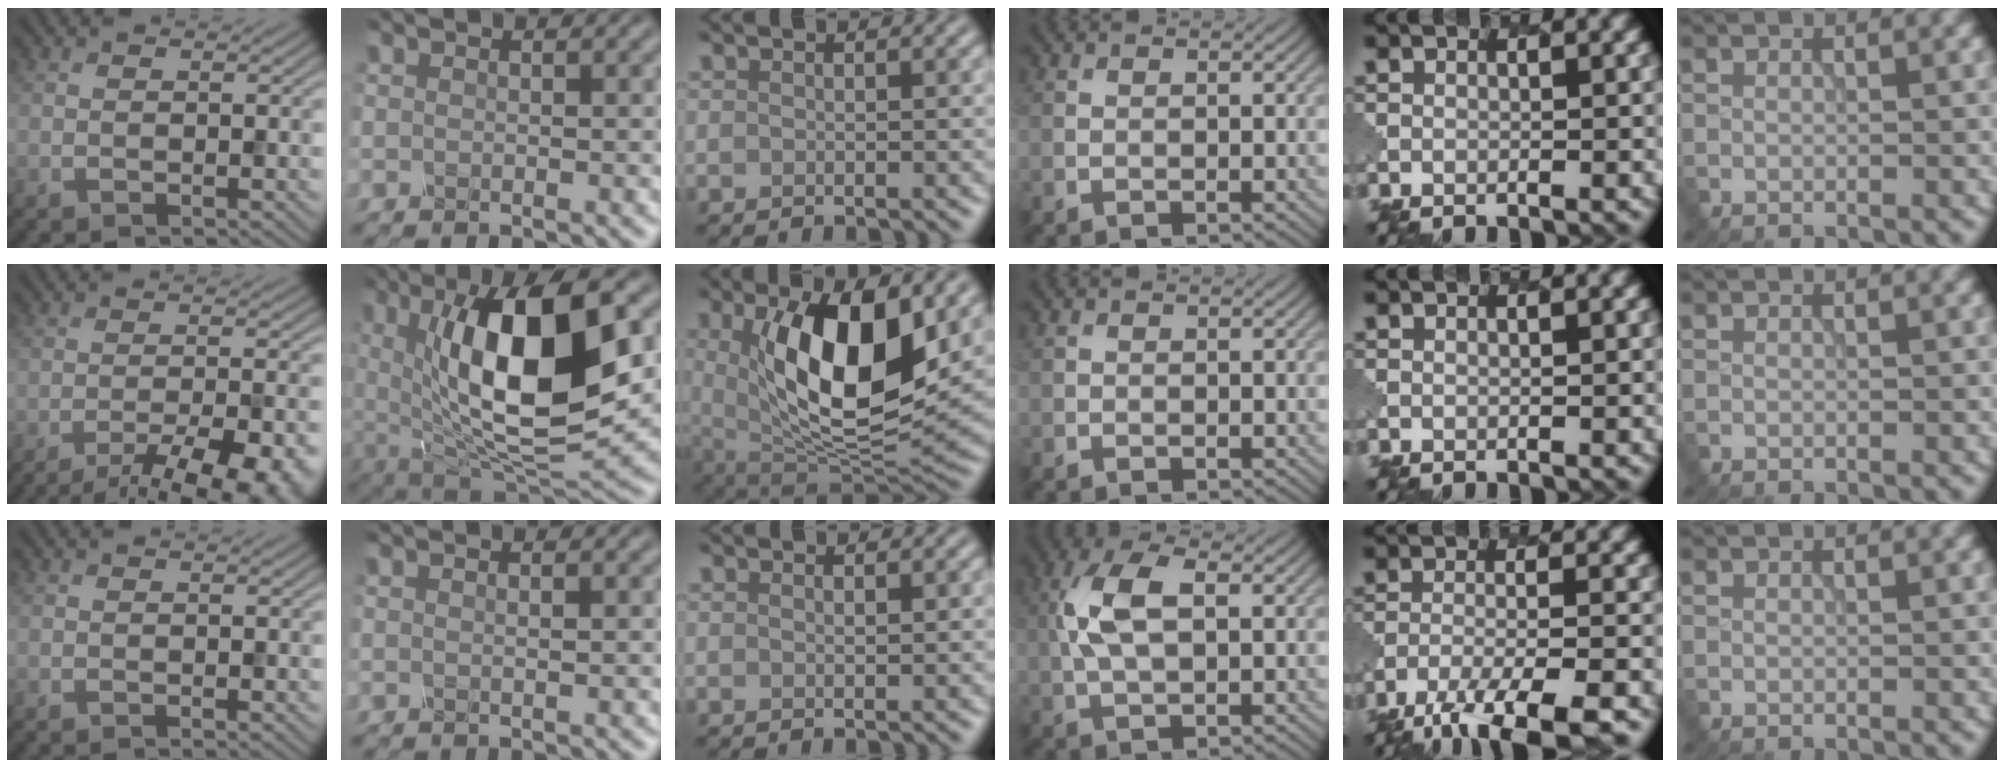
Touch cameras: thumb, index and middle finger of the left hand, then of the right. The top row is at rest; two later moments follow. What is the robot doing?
{"motion": "unscrew", "object": "spray bottle"}